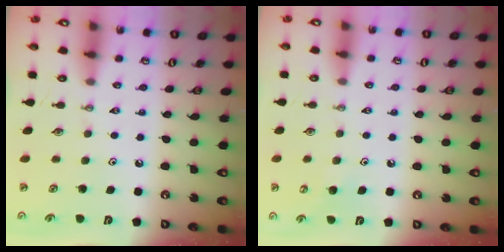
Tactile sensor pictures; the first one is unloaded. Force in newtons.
{"total": 5.0, "press": 4.9, "slide": 0.3}